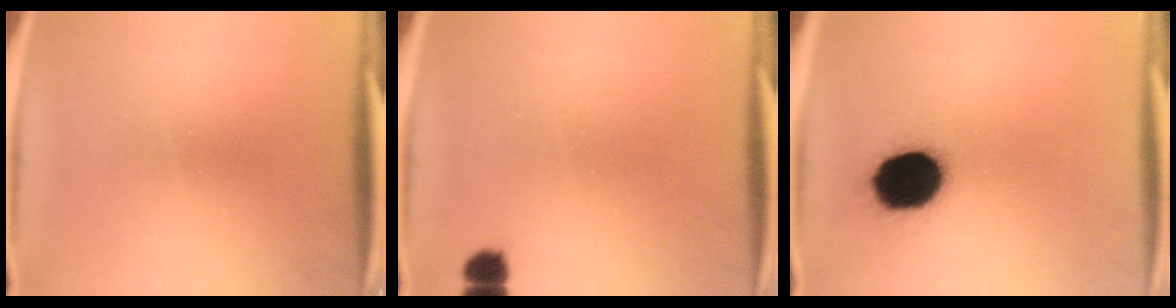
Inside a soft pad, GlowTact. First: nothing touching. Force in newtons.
{"total": 2.8}
{"total": 17.4}